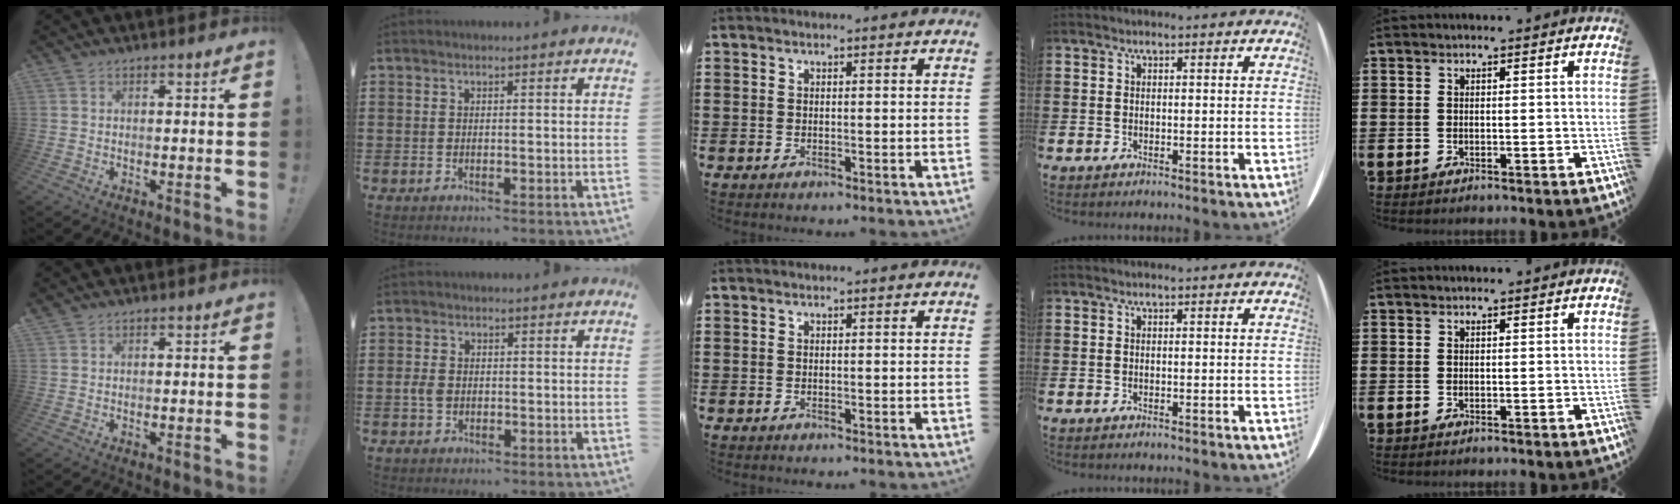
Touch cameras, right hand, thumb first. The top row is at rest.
{"thumb": {"total": 0.5, "force": [0.4, 0.1, 0.2], "torque": [0.000, -0.003, 0.008]}, "index": {"total": 2.3, "force": [-0.4, 1.6, 1.6], "torque": [-0.041, -0.003, -0.010]}}